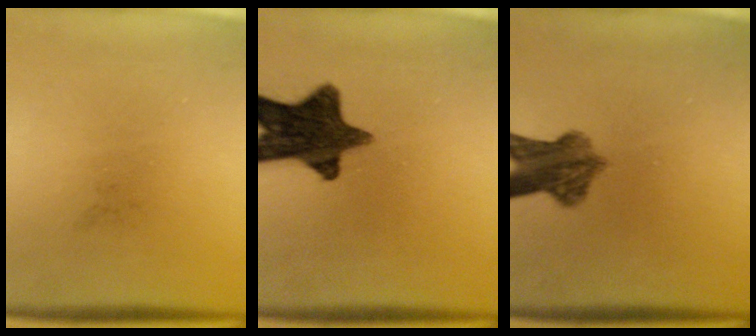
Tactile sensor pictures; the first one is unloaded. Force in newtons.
{"total": 13.4}
{"total": 6.8}